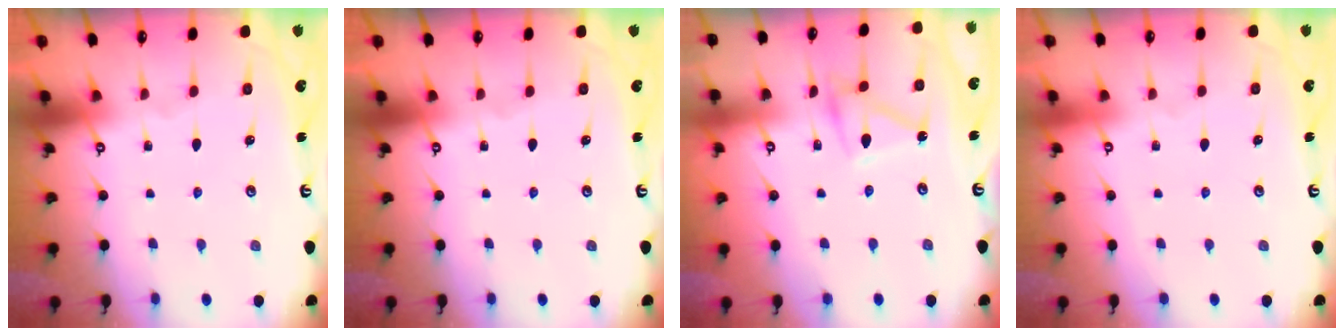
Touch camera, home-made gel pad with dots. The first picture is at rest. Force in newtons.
{"total": 0.0}
{"total": 8.7, "press": 8.7, "slide": 0.3}
{"total": 3.9, "press": 3.9, "slide": 0.1}